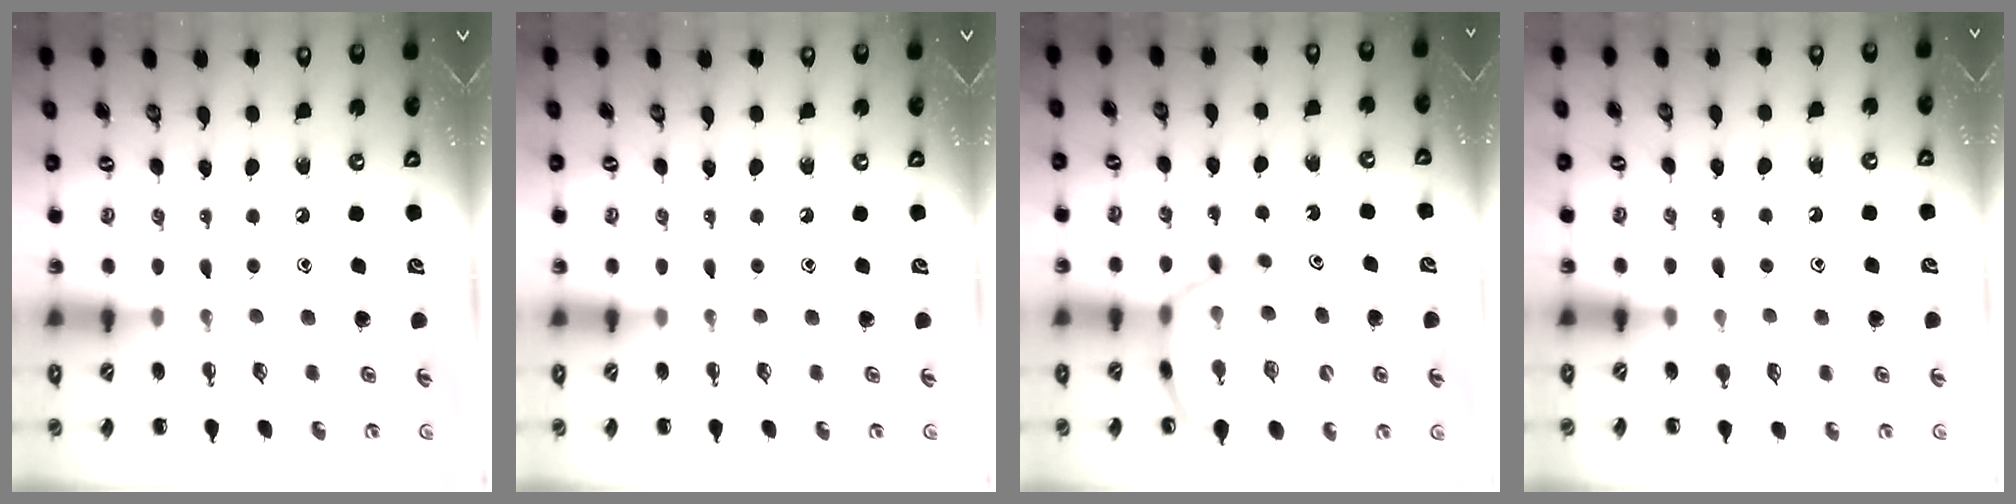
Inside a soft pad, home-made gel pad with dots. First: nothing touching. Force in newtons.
{"total": 0.0}
{"total": 19.0, "press": 18.7, "slide": 3.5}
{"total": 6.1, "press": 5.9, "slide": 1.7}